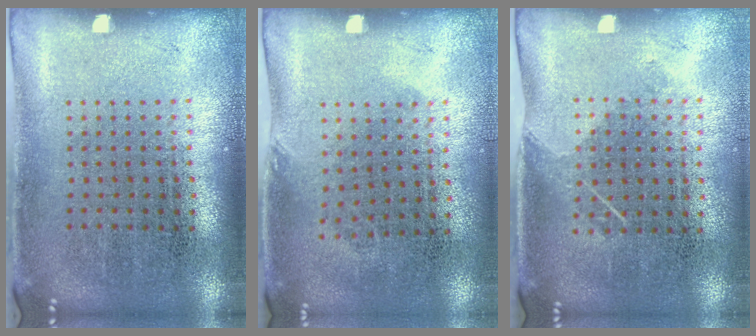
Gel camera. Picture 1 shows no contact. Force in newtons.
{"total": 0.8, "press": 0.7, "slide": 0.5}
{"total": 1.2, "press": 0.9, "slide": 0.8}